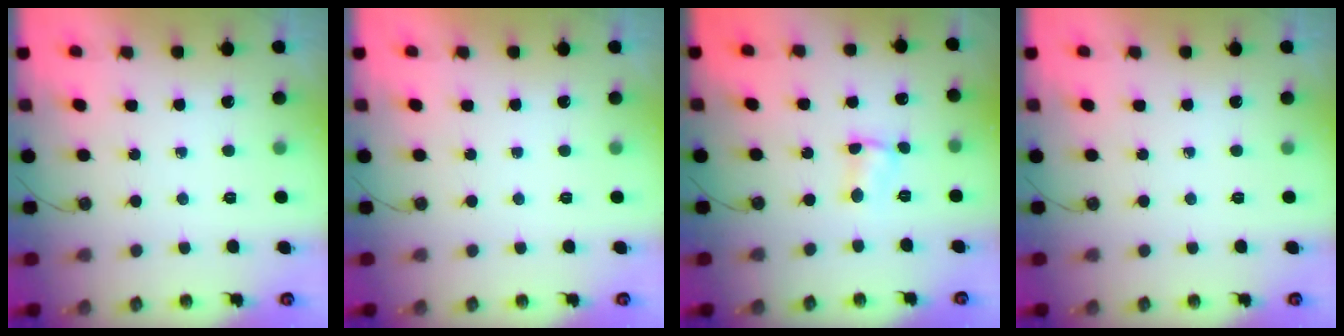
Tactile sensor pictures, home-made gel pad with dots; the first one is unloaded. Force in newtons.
{"total": 0.0}
{"total": 2.6, "press": 2.6, "slide": 0.4}
{"total": 0.0}